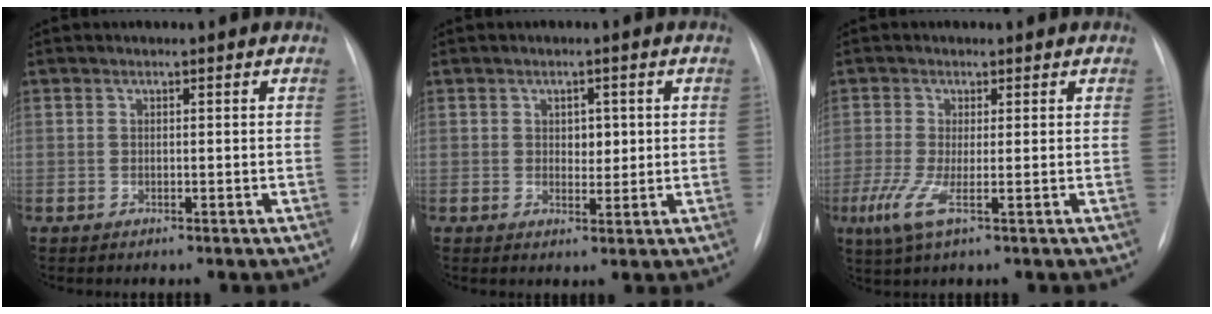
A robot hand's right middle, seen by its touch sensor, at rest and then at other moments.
{"total": 2.7, "force": [0.6, 1.8, 1.8], "torque": [-0.020, 0.000, 0.009]}
{"total": 4.1, "force": [-1.2, 0.3, 3.9], "torque": [-0.090, -0.014, -0.024]}